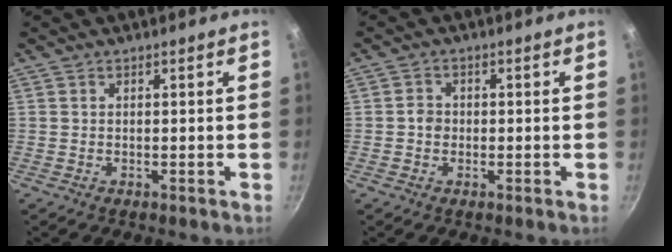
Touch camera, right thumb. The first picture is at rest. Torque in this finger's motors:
{"motor_torque": [-0.21, -0.03, 0.58, 0.08, -0.02]}